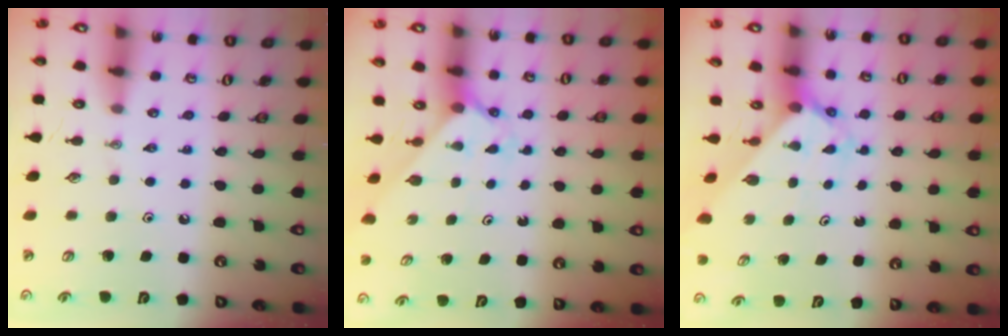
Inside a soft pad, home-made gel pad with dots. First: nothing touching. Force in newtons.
{"total": 1.9, "press": 1.9, "slide": 0.2}
{"total": 2.5, "press": 2.5, "slide": 0.2}